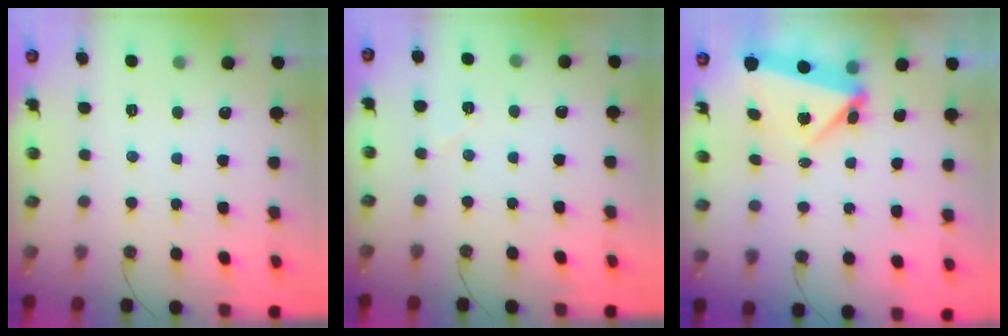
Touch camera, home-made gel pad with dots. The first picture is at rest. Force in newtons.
{"total": 5.3, "press": 4.6, "slide": 2.5}
{"total": 7.7, "press": 5.7, "slide": 5.2}